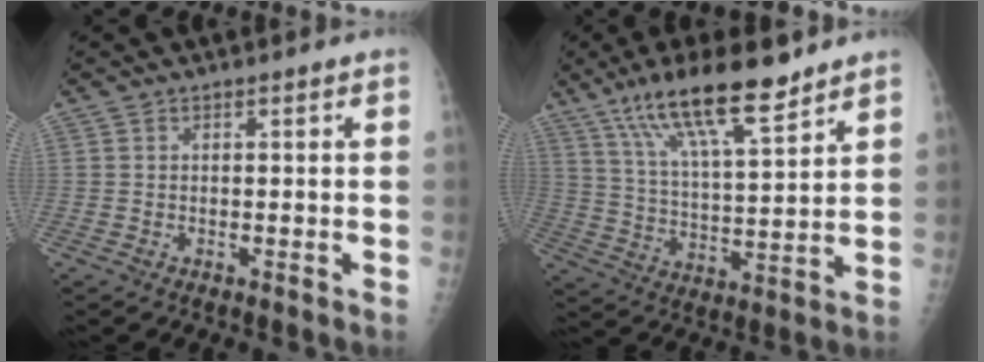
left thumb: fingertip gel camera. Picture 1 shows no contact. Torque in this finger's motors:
{"motor_torque": [1.04, -0.52, 1.15, -1.28, 0.20]}